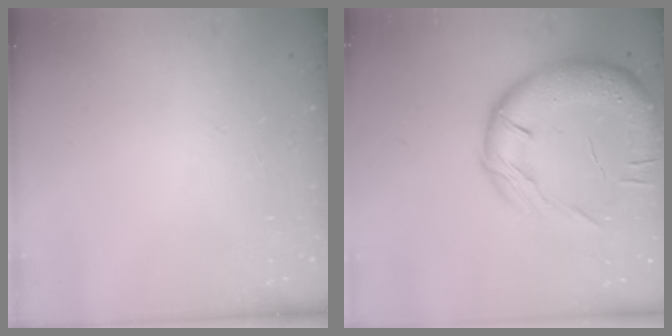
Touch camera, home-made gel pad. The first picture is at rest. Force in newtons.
{"total": 19.3, "press": 19.1, "slide": 2.8}